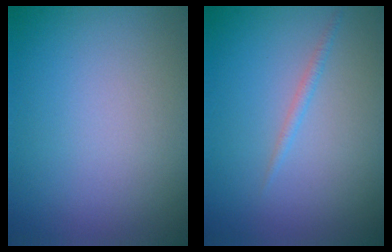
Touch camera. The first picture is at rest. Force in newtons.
{"total": 0.8, "press": 0.8, "slide": 0.1}